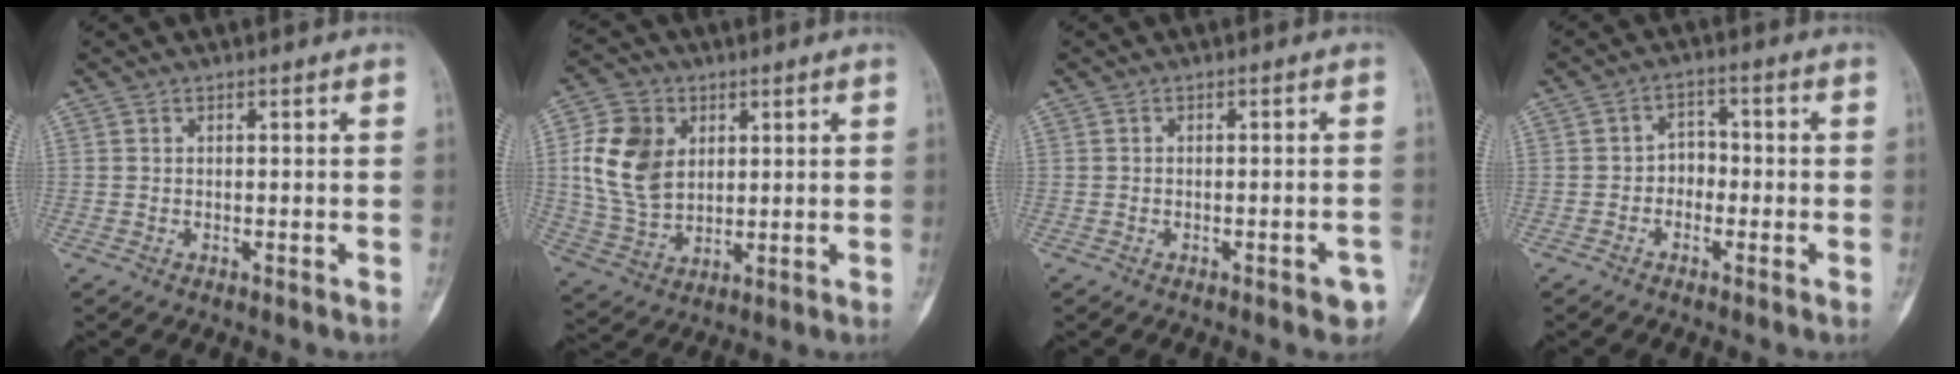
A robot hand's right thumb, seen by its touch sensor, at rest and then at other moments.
{"total": 13.2, "force": [3.1, 9.8, 8.2], "torque": [-0.134, -0.005, 0.063]}
{"total": 2.9, "force": [-1.8, 1.1, 2.1], "torque": [-0.013, 0.015, -0.018]}
{"total": 3.6, "force": [-1.1, 3.0, 1.8], "torque": [-0.001, 0.022, -0.028]}